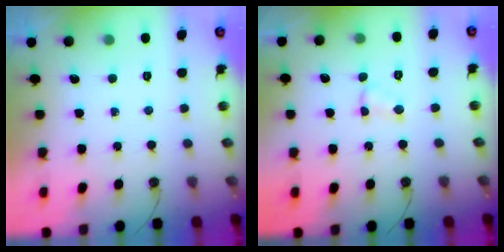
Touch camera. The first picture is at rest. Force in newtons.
{"total": 3.6, "press": 3.5, "slide": 0.3}